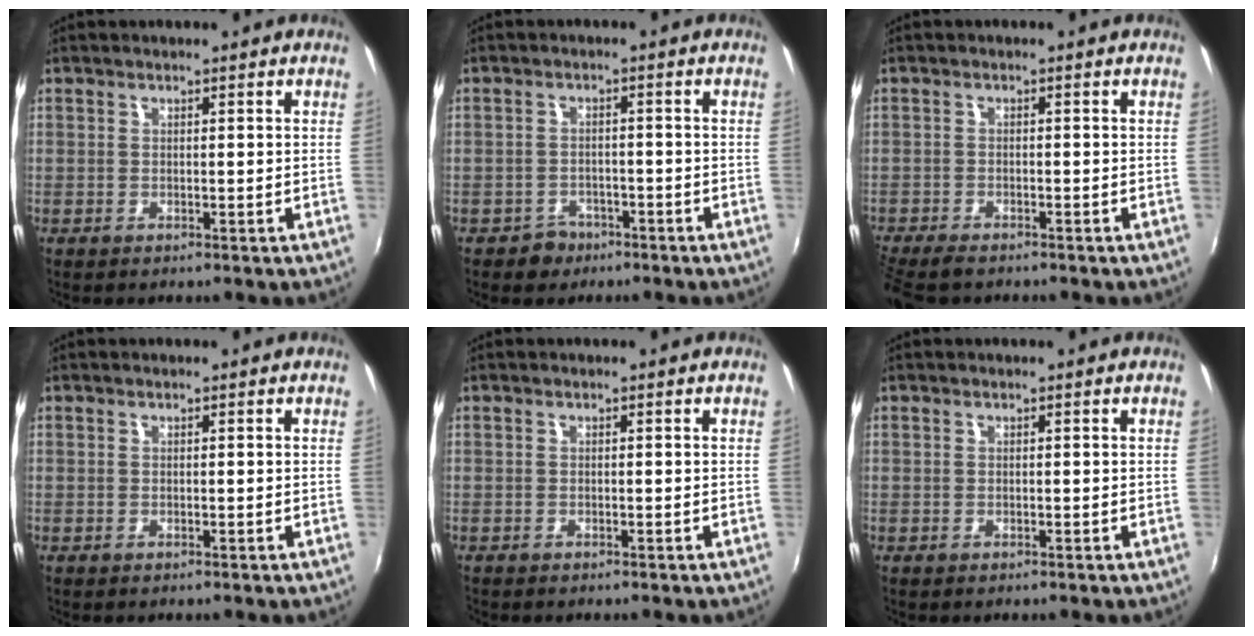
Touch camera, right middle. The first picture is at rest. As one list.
[{"total": 3.9, "force": [-2.6, 2.9, 0.3], "torque": [-0.019, 0.006, -0.038]}, {"total": 6.4, "force": [-5.5, 1.6, 2.9], "torque": [-0.078, -0.034, -0.102]}, {"total": 0.0}, {"total": 0.0}, {"total": 0.0}]